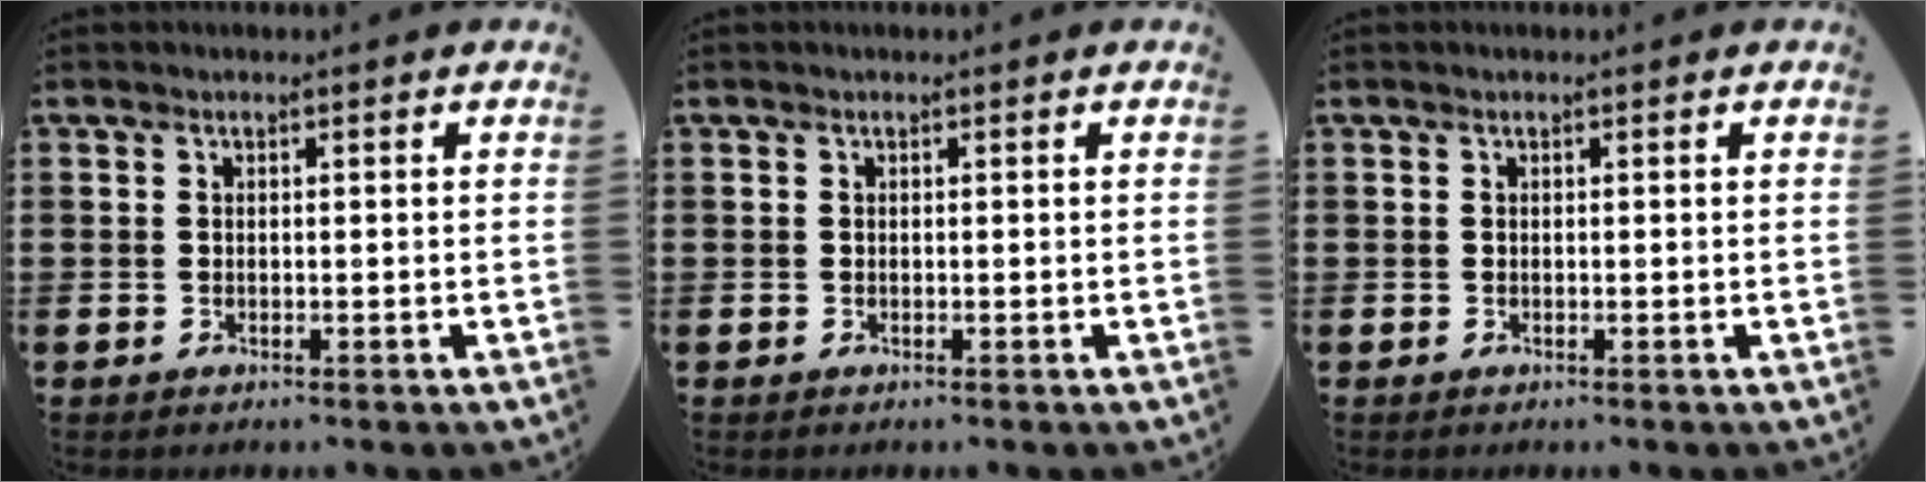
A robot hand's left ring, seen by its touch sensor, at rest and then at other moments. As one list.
[{"total": 0.0}, {"total": 0.0}]